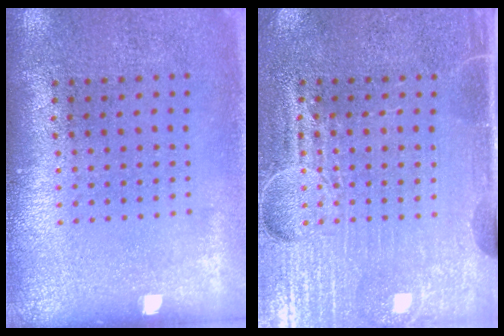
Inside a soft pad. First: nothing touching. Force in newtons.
{"total": 4.5, "press": 4.0, "slide": 1.9}